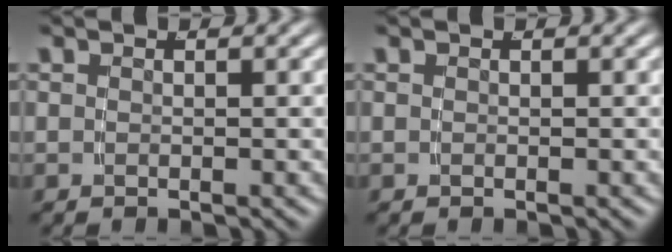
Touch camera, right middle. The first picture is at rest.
{"total": 0.0}